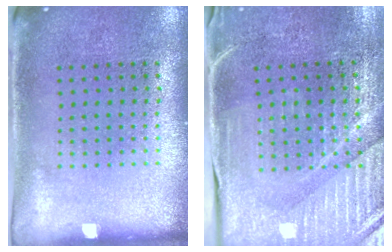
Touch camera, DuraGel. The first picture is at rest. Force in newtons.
{"total": 3.8, "press": 3.8, "slide": 0.5}